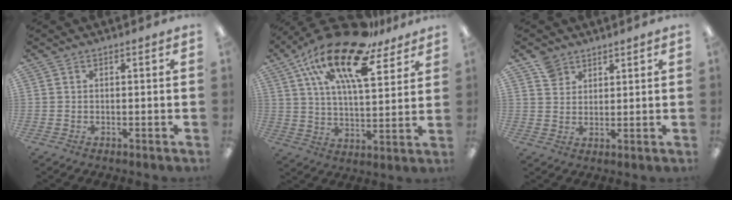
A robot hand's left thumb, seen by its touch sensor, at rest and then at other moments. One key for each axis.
{"total": 20.8, "fx": 13.9, "fy": 7.1, "fz": 13.8, "tx": -0.252, "ty": -0.080, "tz": 0.236}
{"total": 5.0, "fx": 3.8, "fy": 3.2, "fz": 0.5, "tx": -0.008, "ty": -0.013, "tz": 0.072}